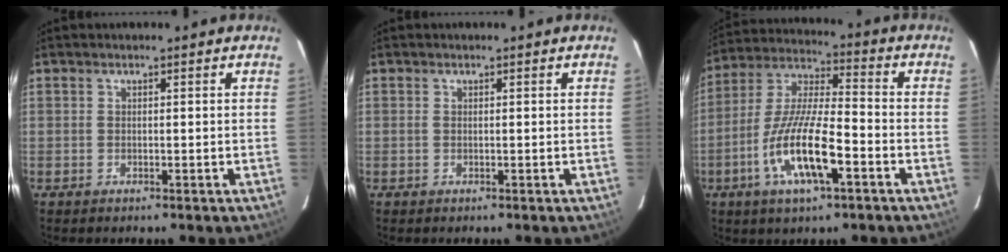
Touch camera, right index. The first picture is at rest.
{"total": 0.0}
{"total": 15.0, "force": [-6.2, 3.8, 13.1], "torque": [-0.270, -0.013, -0.117]}